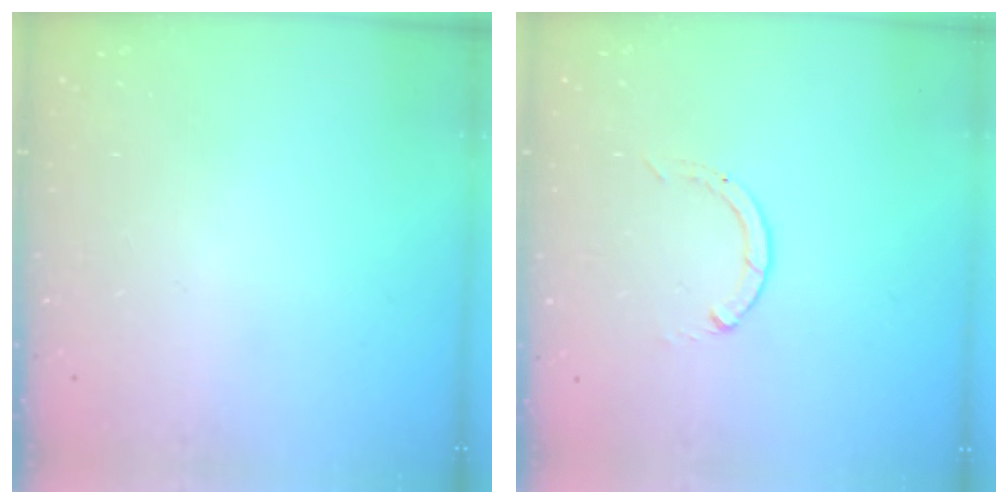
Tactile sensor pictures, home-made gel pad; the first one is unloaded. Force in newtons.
{"total": 0.0}